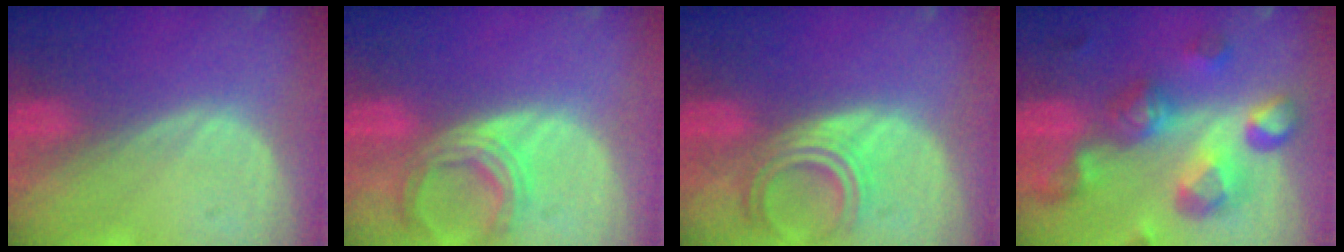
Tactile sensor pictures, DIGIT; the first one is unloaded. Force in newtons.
{"total": 5.8, "press": 5.8, "slide": 0.9}
{"total": 5.1, "press": 5.0, "slide": 0.5}
{"total": 11.2, "press": 10.0, "slide": 5.0}